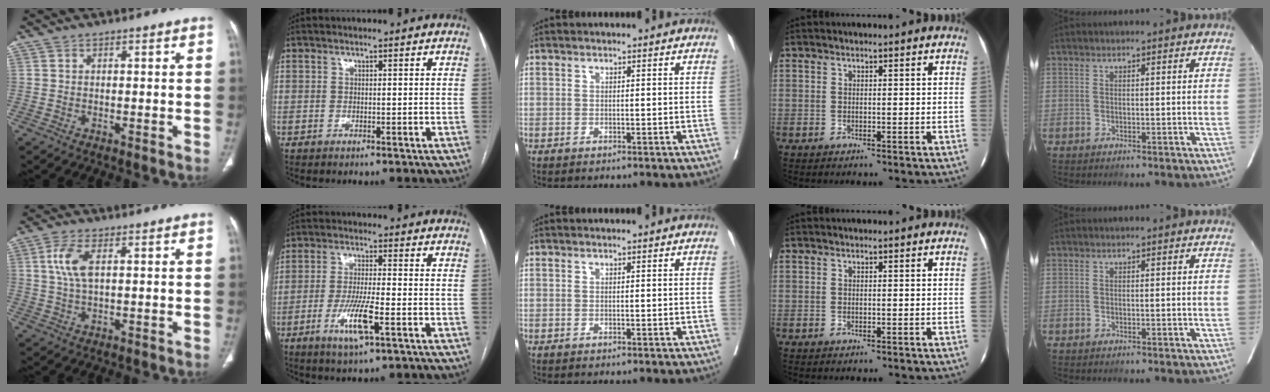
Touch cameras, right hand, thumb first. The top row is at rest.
{"thumb": {"total": 5.9, "force": [1.6, 2.5, 5.1], "torque": [-0.122, 0.001, 0.032]}, "index": {"total": 7.6, "force": [-3.0, 0.7, 7.0], "torque": [-0.138, -0.013, -0.051]}}